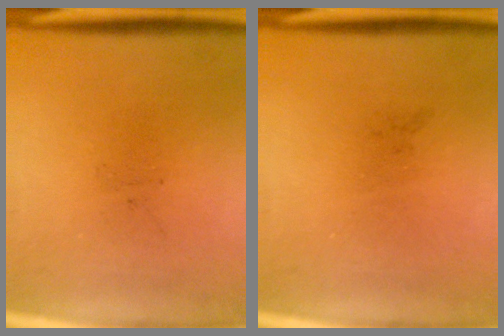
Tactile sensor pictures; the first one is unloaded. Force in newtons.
{"total": 0.0}